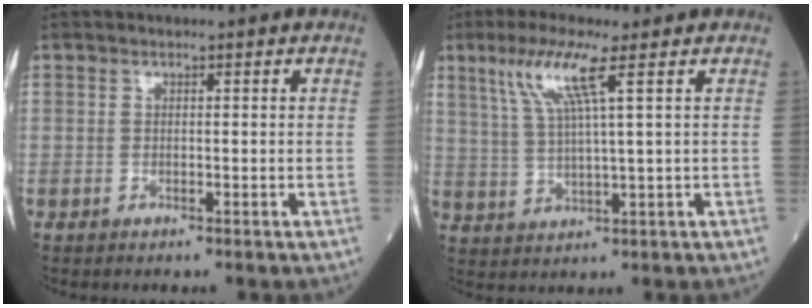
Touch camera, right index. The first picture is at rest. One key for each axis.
{"total": 7.8, "fx": 3.9, "fy": -0.2, "fz": 6.8, "tx": -0.145, "ty": 0.005, "tz": 0.082}